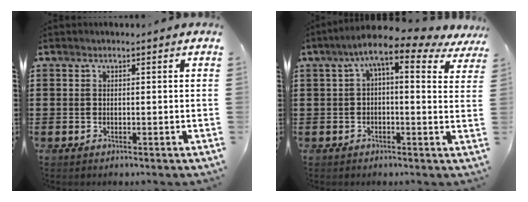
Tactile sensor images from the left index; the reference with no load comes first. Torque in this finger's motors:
{"motor_torque": [1.82, -0.32, 0.81, 0.19]}